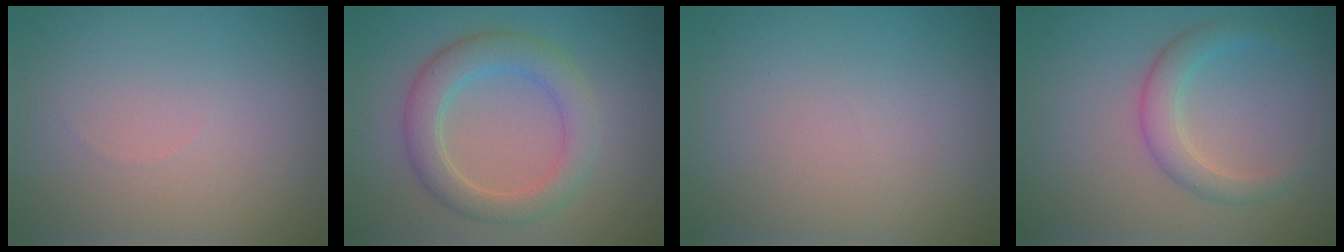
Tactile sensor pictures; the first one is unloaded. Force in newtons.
{"total": 4.5, "press": 4.5, "slide": 0.3}
{"total": 0.0}
{"total": 2.7, "press": 2.7, "slide": 0.1}